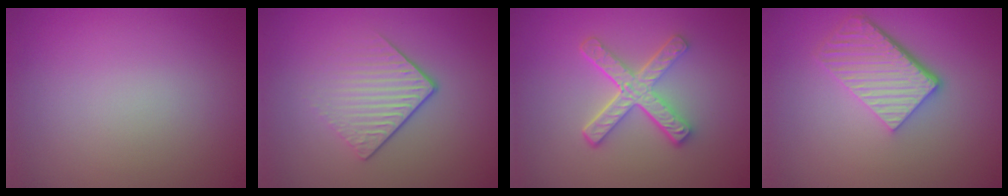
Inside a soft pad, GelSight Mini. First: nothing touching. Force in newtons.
{"total": 4.2, "press": 2.7, "slide": 3.2}
{"total": 5.0, "press": 3.8, "slide": 3.3}
{"total": 5.4, "press": 3.8, "slide": 3.8}